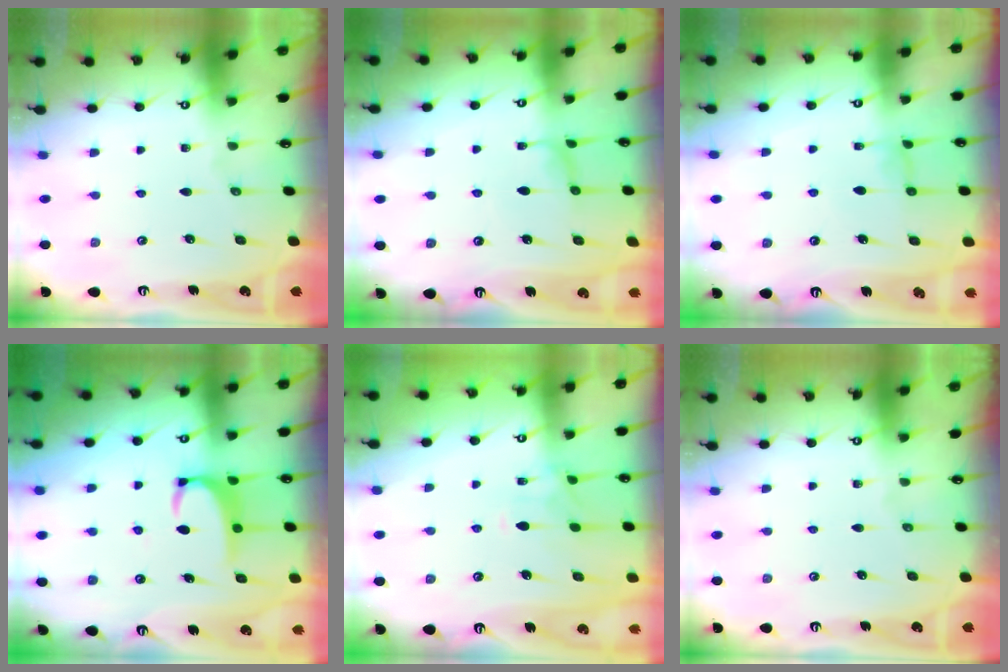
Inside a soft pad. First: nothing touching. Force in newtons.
{"total": 1.9, "press": 1.8, "slide": 0.5}
{"total": 1.5, "press": 1.4, "slide": 0.6}
{"total": 3.1, "press": 3.1, "slide": 0.5}
{"total": 1.1, "press": 0.3, "slide": 1.1}
{"total": 0.0}